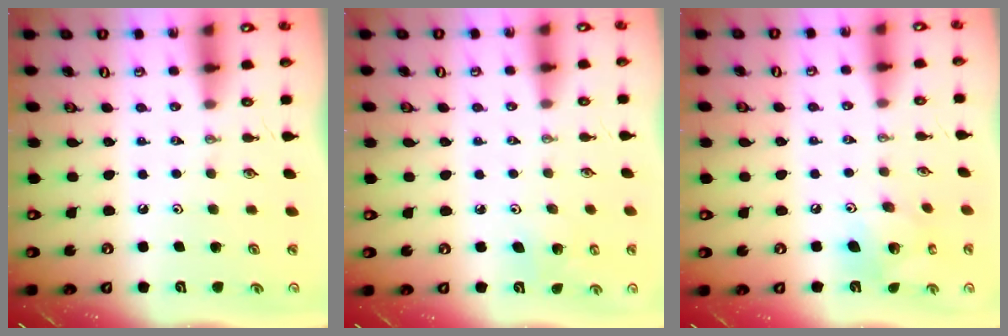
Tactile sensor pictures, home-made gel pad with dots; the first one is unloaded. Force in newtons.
{"total": 3.9, "press": 3.9, "slide": 0.4}
{"total": 10.4, "press": 10.3, "slide": 0.9}